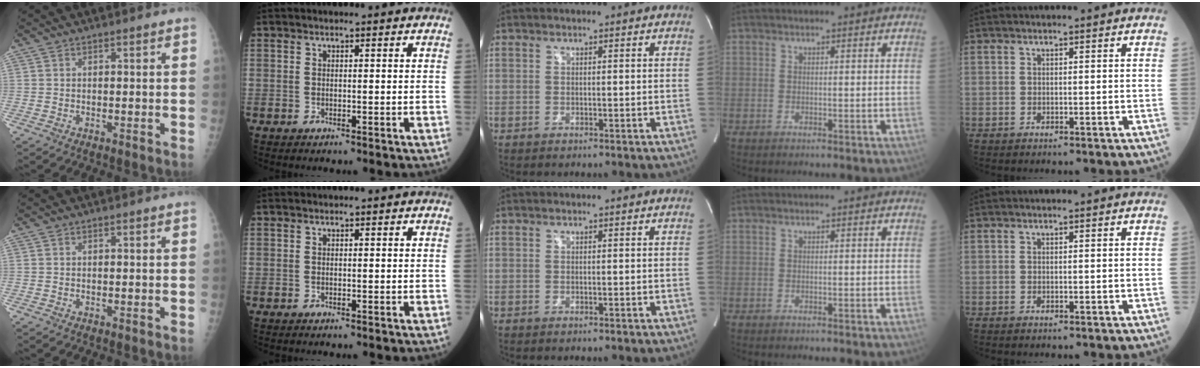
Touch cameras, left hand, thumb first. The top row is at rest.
{}